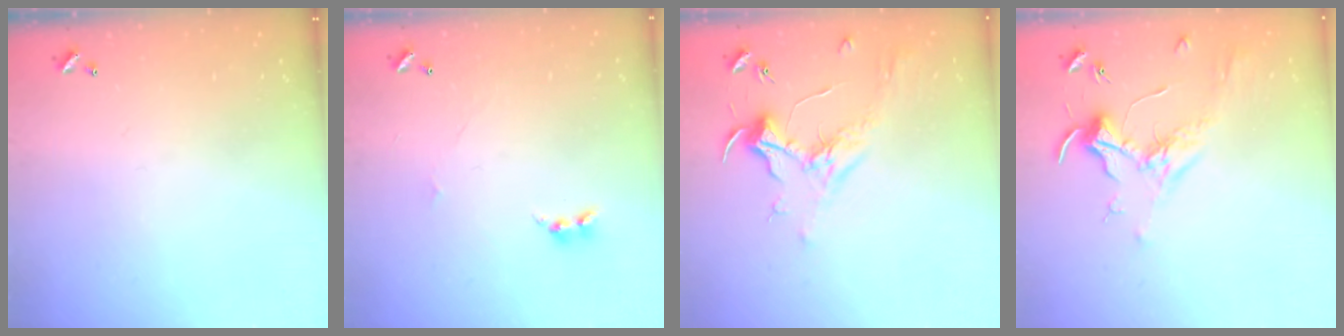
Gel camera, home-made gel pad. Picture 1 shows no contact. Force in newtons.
{"total": 2.1, "press": 2.0, "slide": 0.5}
{"total": 1.9, "press": 1.7, "slide": 0.7}
{"total": 1.9, "press": 1.7, "slide": 0.8}